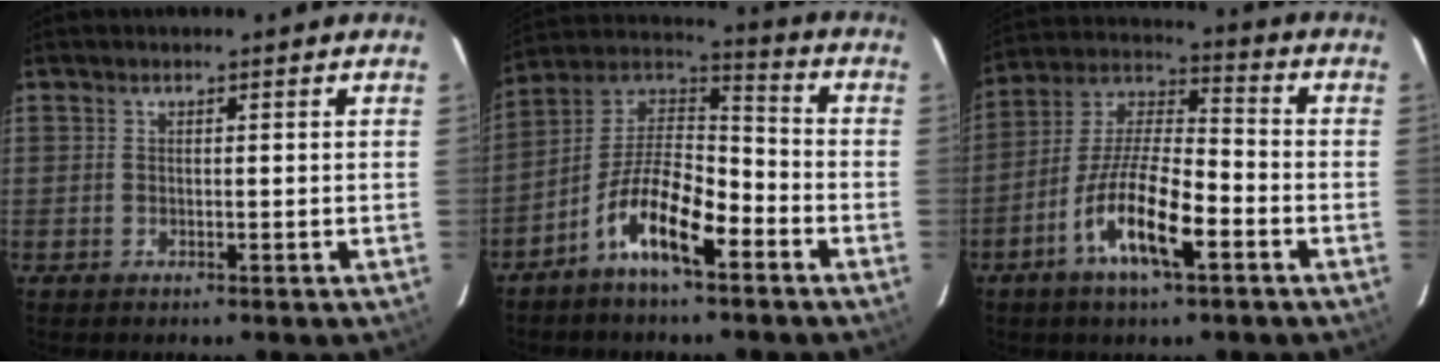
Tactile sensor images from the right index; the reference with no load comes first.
{"total": 12.8, "force": [-7.1, 4.5, 9.7], "torque": [-0.185, 0.013, -0.130]}
{"total": 14.0, "force": [-6.4, 3.8, 11.8], "torque": [-0.236, -0.005, -0.124]}